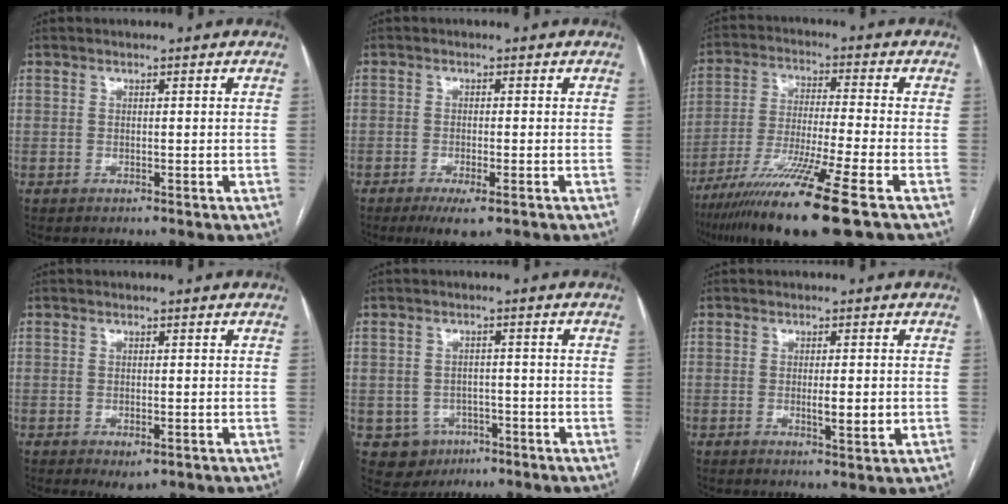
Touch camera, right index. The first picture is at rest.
{"total": 4.2, "force": [-2.4, 0.8, 3.4], "torque": [-0.059, -0.009, -0.036]}
{"total": 15.8, "force": [-10.0, -0.9, 12.3], "torque": [-0.233, -0.049, -0.177]}
{"total": 2.3, "force": [-1.0, 1.0, 1.8], "torque": [-0.024, -0.002, -0.006]}
{"total": 5.1, "force": [-2.2, 4.5, 0.8], "torque": [-0.009, 0.008, -0.024]}
{"total": 3.7, "force": [-0.4, 0.6, 3.6], "torque": [-0.058, -0.006, -0.005]}